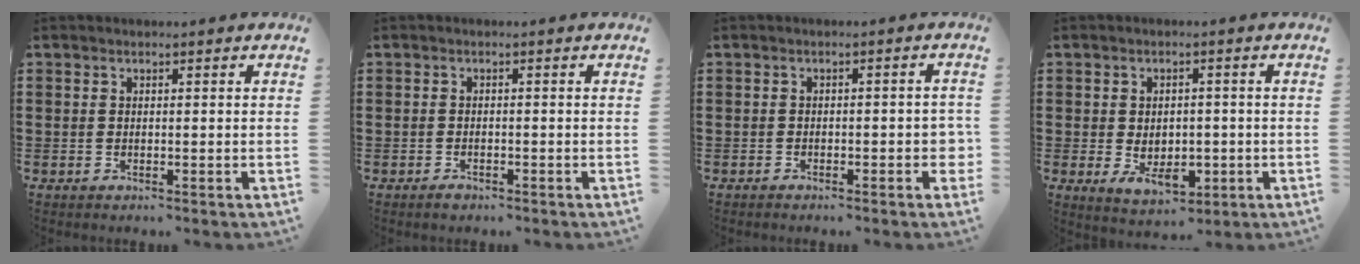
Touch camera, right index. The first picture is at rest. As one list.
[{"total": 0.9, "force": [-0.8, 0.4, 0.3], "torque": [-0.009, -0.002, -0.015]}, {"total": 2.3, "force": [-1.3, 0.9, 1.6], "torque": [-0.027, 0.002, -0.026]}, {"total": 4.9, "force": [-1.3, 3.3, 3.4], "torque": [-0.054, -0.002, -0.028]}]